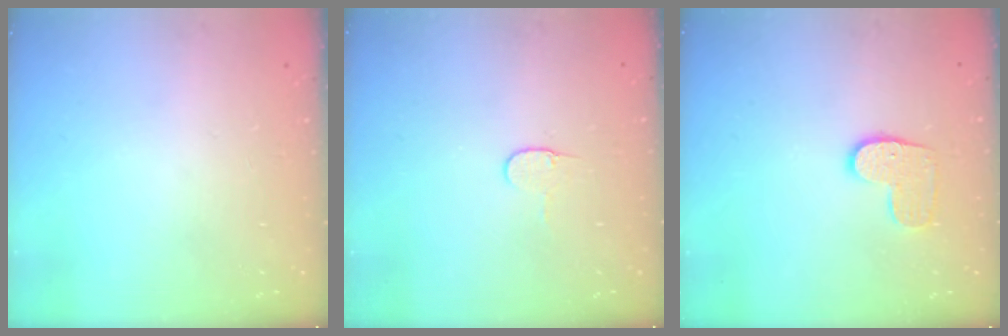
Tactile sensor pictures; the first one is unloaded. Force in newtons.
{"total": 4.9, "press": 4.9, "slide": 0.4}
{"total": 8.3, "press": 8.3, "slide": 0.3}